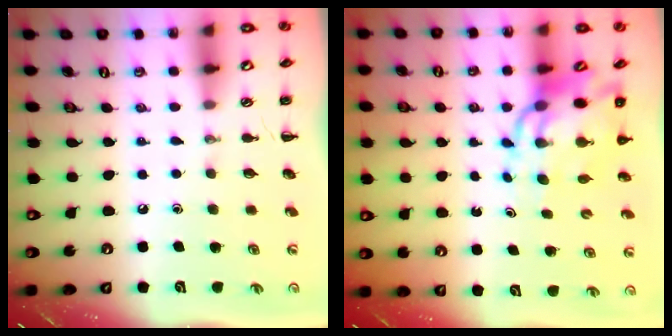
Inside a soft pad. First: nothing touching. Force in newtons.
{"total": 13.2, "press": 12.5, "slide": 4.2}